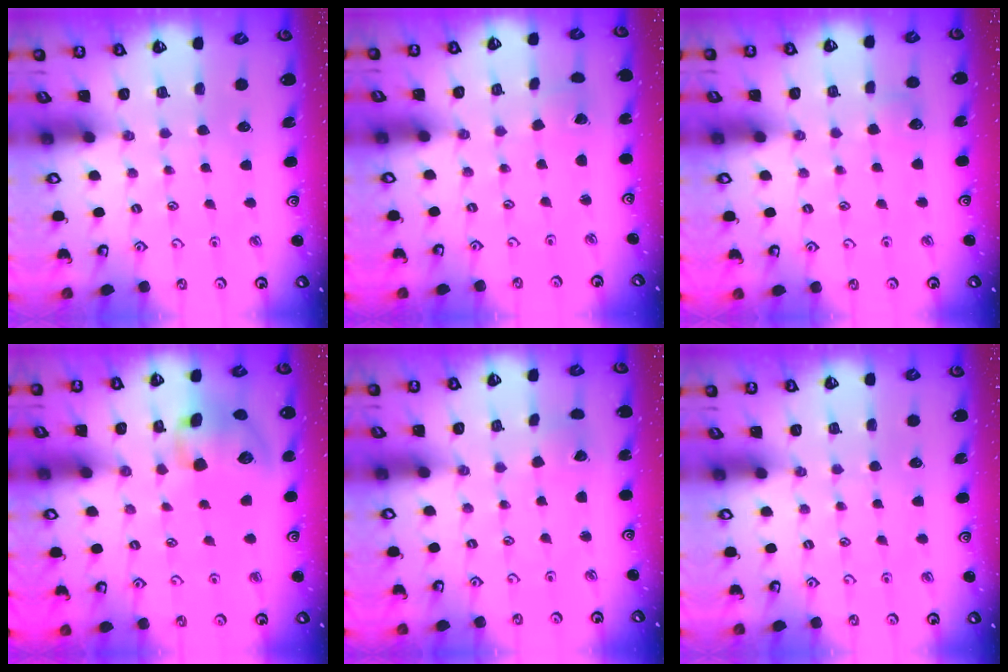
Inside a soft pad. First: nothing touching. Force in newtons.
{"total": 1.3, "press": 1.3, "slide": 0.1}
{"total": 3.1, "press": 3.0, "slide": 0.3}
{"total": 12.4, "press": 12.3, "slide": 1.7}
{"total": 1.8, "press": 1.7, "slide": 0.1}
{"total": 0.0}